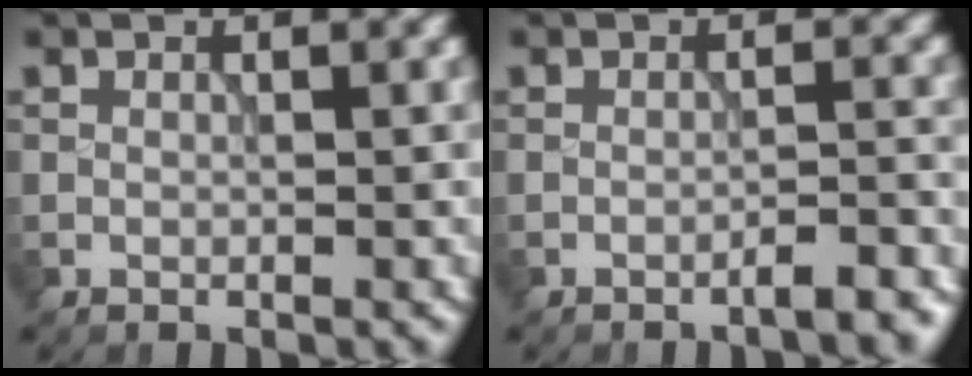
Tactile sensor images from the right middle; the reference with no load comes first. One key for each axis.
{"total": 2.9, "fx": -2.0, "fy": 0.6, "fz": 2.0, "tx": -0.019, "ty": 0.008, "tz": -0.037}